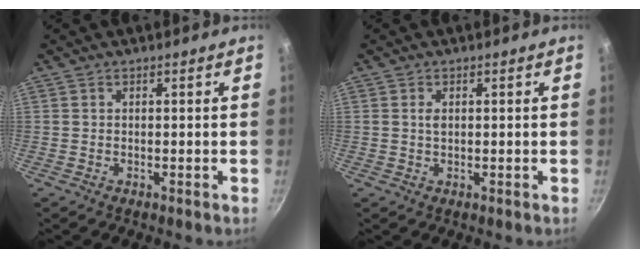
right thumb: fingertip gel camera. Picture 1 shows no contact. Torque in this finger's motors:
{"motor_torque": [0.08, 0.46, 0.68, -0.06, 0.04]}